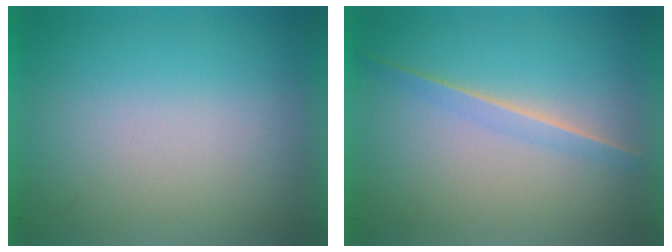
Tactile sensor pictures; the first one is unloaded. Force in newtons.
{"total": 1.3}